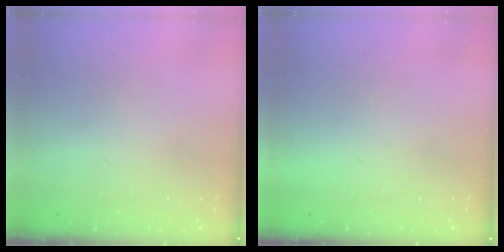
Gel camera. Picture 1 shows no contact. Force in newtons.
{"total": 1.5, "press": 1.5, "slide": 0.1}